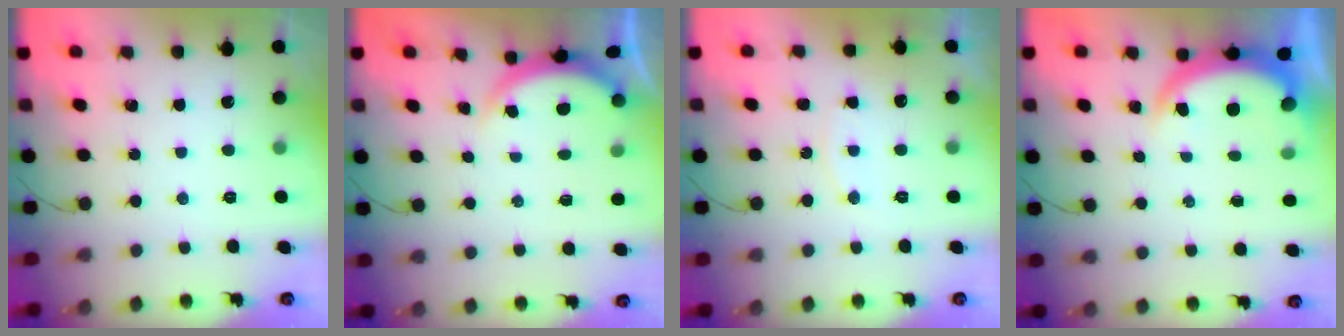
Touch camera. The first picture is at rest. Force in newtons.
{"total": 3.1, "press": 3.1, "slide": 0.3}
{"total": 5.1, "press": 5.1, "slide": 0.5}
{"total": 4.6, "press": 4.6, "slide": 0.3}